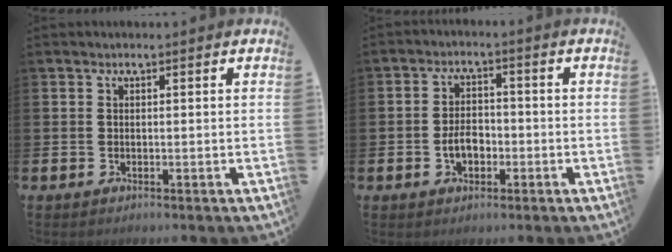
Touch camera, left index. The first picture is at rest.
{"total": 3.7, "force": [-1.2, 2.4, 2.5], "torque": [-0.032, -0.001, -0.027]}